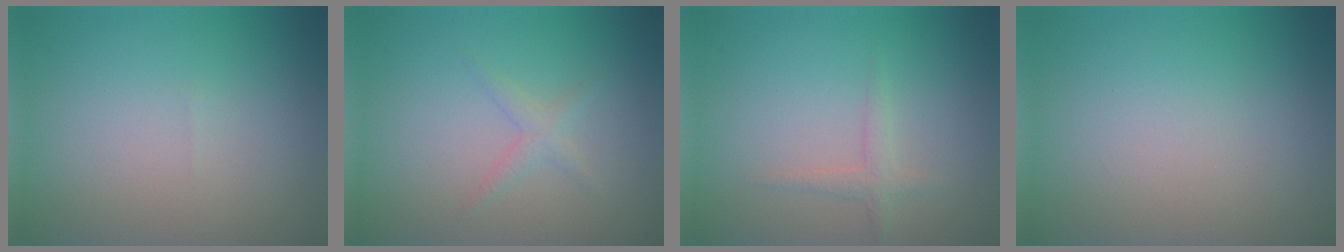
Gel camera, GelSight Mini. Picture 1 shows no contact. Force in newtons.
{"total": 1.3, "press": 1.3, "slide": 0.1}
{"total": 1.3, "press": 1.3, "slide": 0.0}
{"total": 0.0}